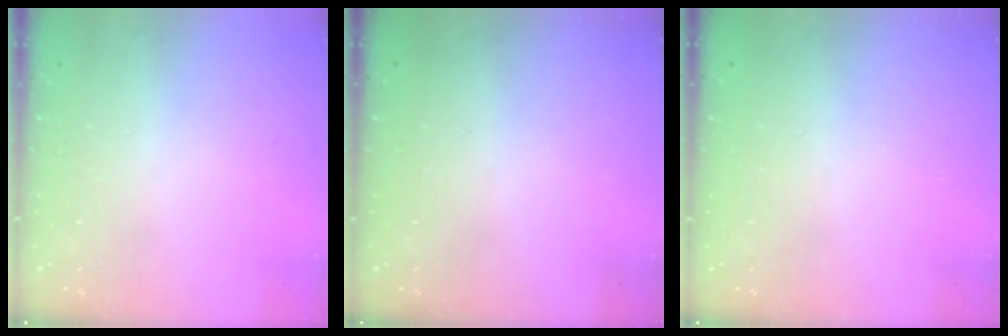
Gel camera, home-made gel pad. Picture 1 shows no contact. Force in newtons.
{"total": 0.0}
{"total": 0.0}